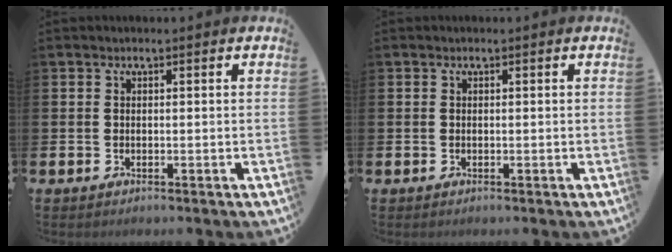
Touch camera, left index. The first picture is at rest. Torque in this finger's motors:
{"motor_torque": [0.20, 0.20, 0.00, -0.01]}